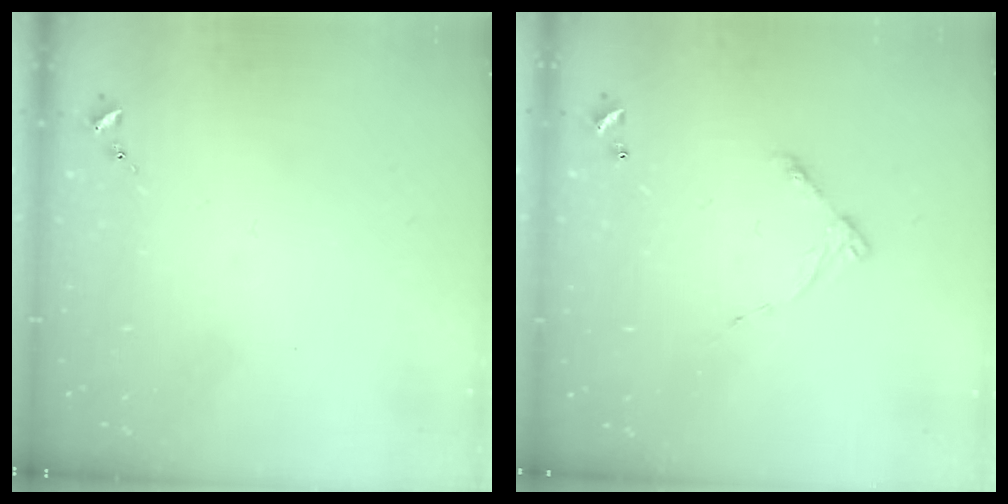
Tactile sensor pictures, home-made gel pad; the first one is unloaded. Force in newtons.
{"total": 5.9, "press": 5.9, "slide": 0.4}